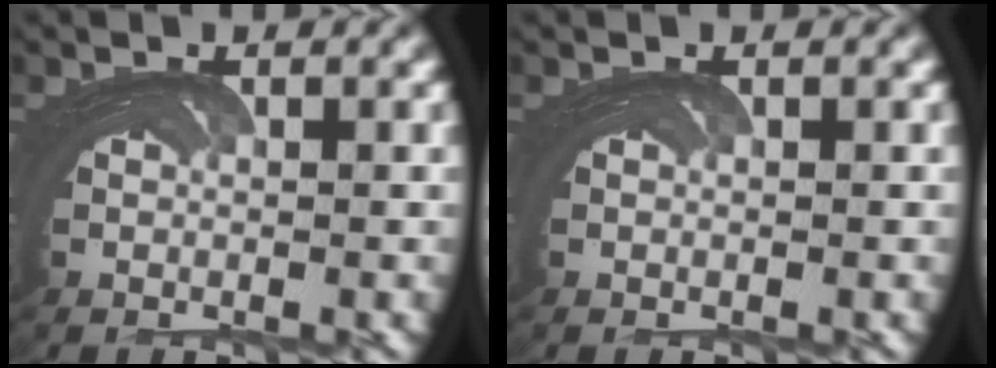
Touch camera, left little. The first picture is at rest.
{"total": 0.0}